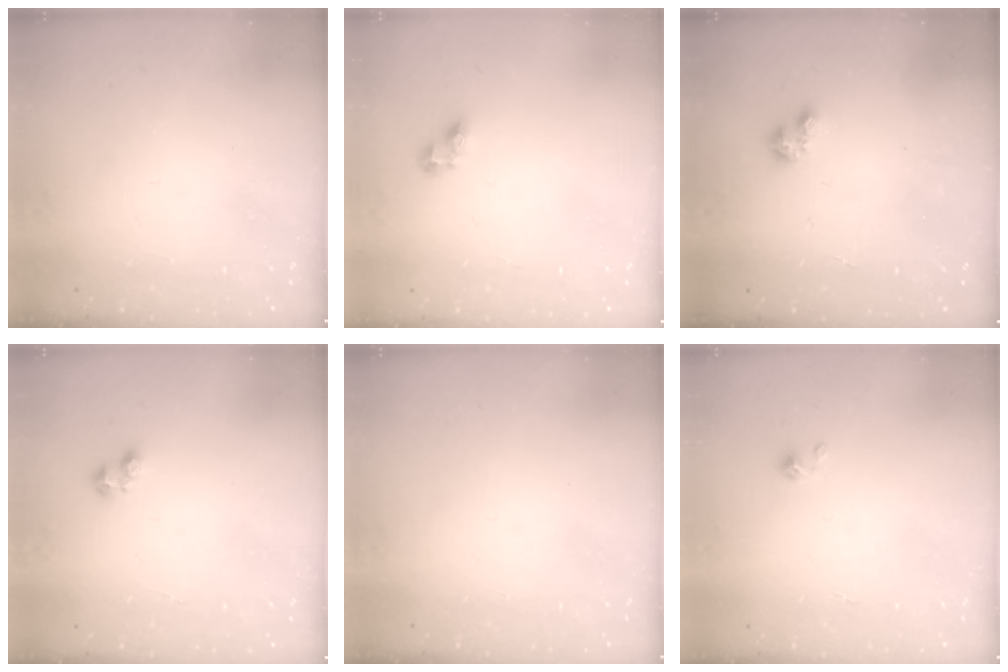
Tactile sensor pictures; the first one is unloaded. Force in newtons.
{"total": 5.0, "press": 4.9, "slide": 0.6}
{"total": 1.3, "press": 1.2, "slide": 0.3}
{"total": 2.2, "press": 2.1, "slide": 0.7}
{"total": 0.0}
{"total": 0.0}